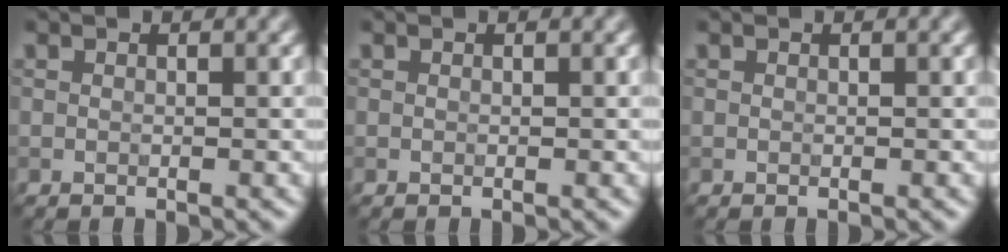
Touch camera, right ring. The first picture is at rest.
{"total": 0.0}
{"total": 0.0}